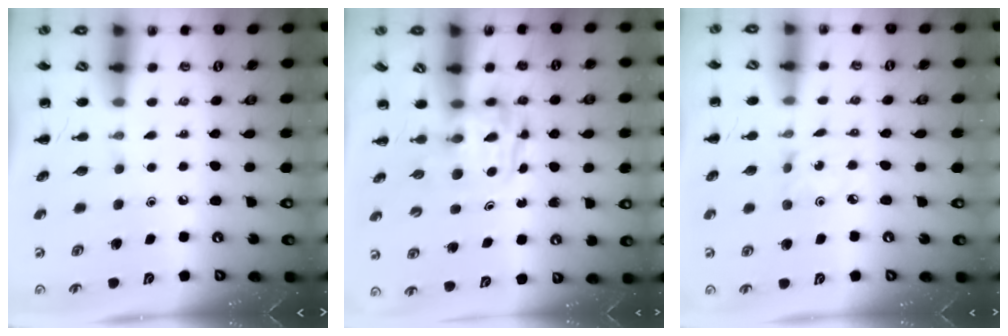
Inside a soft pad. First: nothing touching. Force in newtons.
{"total": 3.6, "press": 3.6, "slide": 0.3}
{"total": 1.5, "press": 1.4, "slide": 0.5}